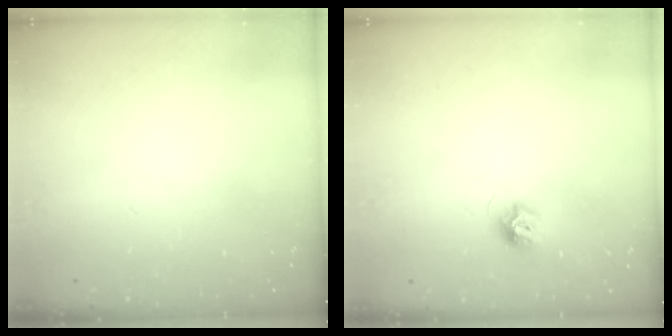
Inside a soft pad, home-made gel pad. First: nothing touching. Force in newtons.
{"total": 7.6, "press": 7.6, "slide": 0.2}